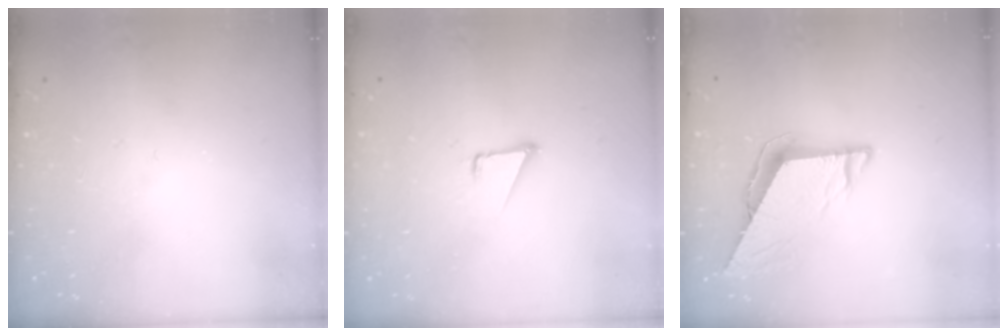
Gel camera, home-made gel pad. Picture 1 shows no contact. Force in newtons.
{"total": 1.7, "press": 1.7, "slide": 0.1}
{"total": 7.6, "press": 7.6, "slide": 0.3}